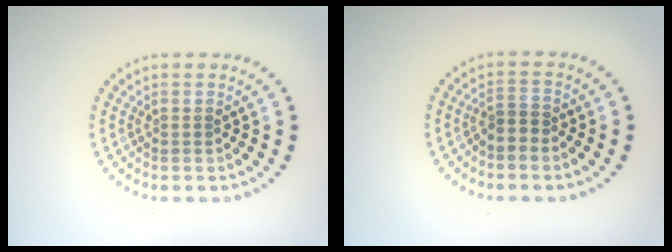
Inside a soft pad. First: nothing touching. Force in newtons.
{"total": 1.3, "press": 0.9, "slide": 0.9}